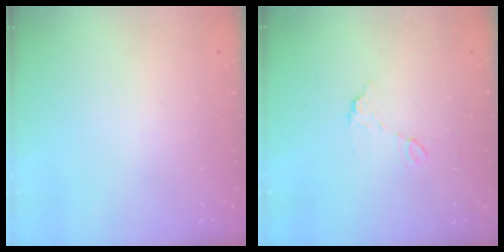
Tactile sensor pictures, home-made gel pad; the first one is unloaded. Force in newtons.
{"total": 5.8, "press": 5.8, "slide": 0.3}